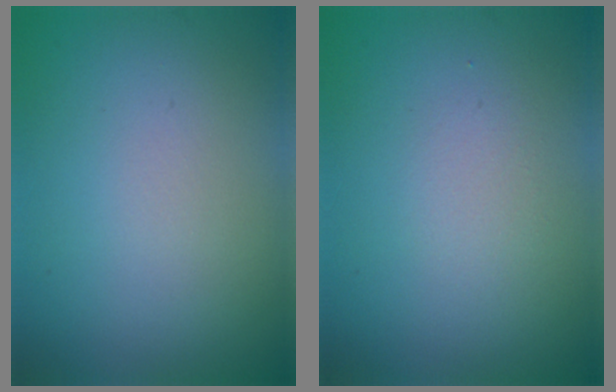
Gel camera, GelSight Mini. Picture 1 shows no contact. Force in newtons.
{"total": 1.1, "press": 1.1, "slide": 0.0}